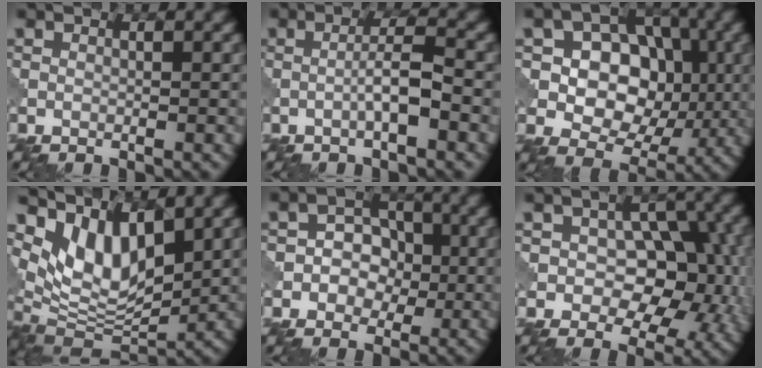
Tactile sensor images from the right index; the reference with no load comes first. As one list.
[{"total": 3.1, "force": [-1.0, 0.3, 2.9], "torque": [-0.050, 0.011, -0.022]}, {"total": 8.9, "force": [0.8, 6.9, 5.6], "torque": [-0.082, 0.008, 0.005]}, {"total": 7.1, "force": [4.0, 3.2, 4.9], "torque": [-0.102, -0.018, 0.076]}, {"total": 4.0, "force": [-0.4, 3.3, 2.2], "torque": [-0.014, 0.000, -0.026]}, {"total": 8.6, "force": [-0.4, 5.4, 6.6], "torque": [-0.073, 0.002, -0.014]}]